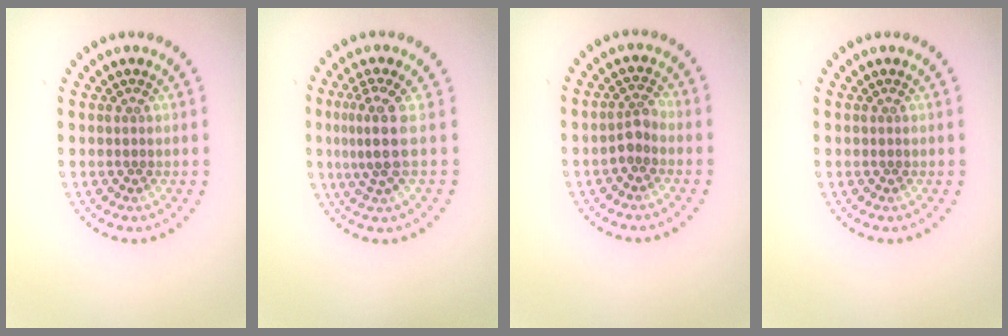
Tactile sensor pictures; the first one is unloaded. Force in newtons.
{"total": 3.1, "press": 2.2, "slide": 2.2}
{"total": 1.7, "press": 1.4, "slide": 1.0}
{"total": 0.0}